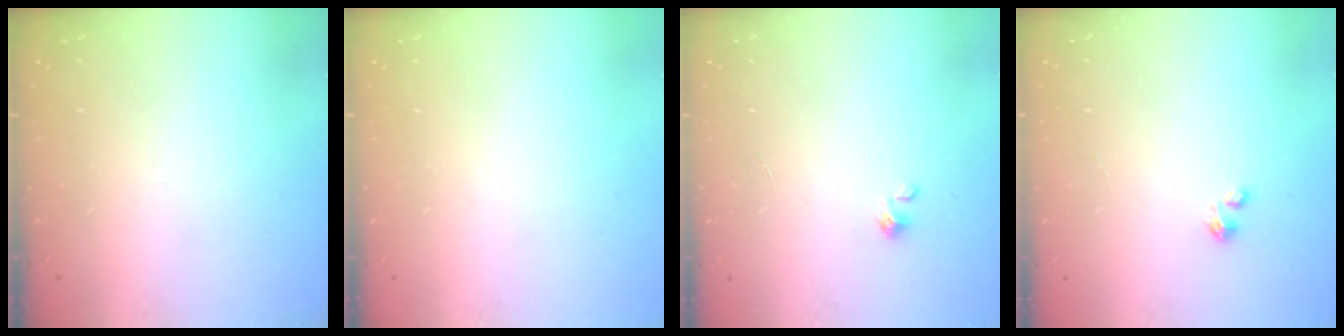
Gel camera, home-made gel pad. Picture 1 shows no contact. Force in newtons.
{"total": 0.0}
{"total": 0.9, "press": 0.9, "slide": 0.1}
{"total": 0.5, "press": 0.5, "slide": 0.2}